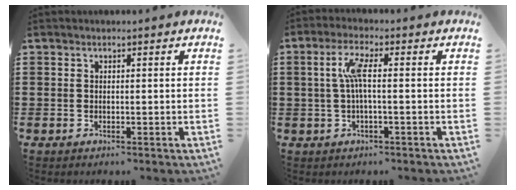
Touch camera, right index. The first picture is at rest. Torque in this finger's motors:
{"motor_torque": [0.80, -0.17, 0.20, 0.08]}